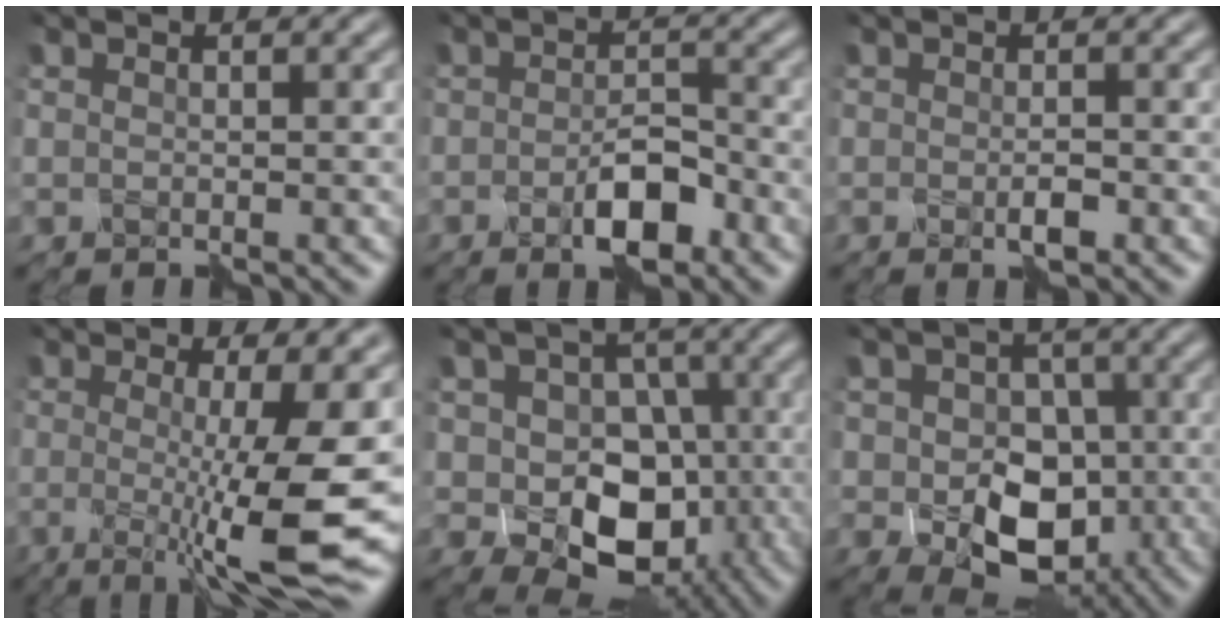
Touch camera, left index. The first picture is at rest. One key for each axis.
{"total": 3.7, "fx": -2.1, "fy": 1.7, "fz": 2.6, "tx": -0.043, "ty": 0.000, "tz": -0.037}
{"total": 1.0, "fx": -0.7, "fy": 0.1, "fz": 0.7, "tx": -0.012, "ty": 0.000, "tz": -0.012}
{"total": 9.2, "fx": -1.4, "fy": 1.4, "fz": 9.0, "tx": -0.120, "ty": -0.010, "tz": -0.027}
{"total": 7.3, "fx": -2.3, "fy": 5.6, "fz": 3.9, "tx": -0.051, "ty": 0.000, "tz": -0.050}
{"total": 7.4, "fx": -2.1, "fy": 5.4, "fz": 4.6, "tx": -0.062, "ty": -0.007, "tz": -0.040}